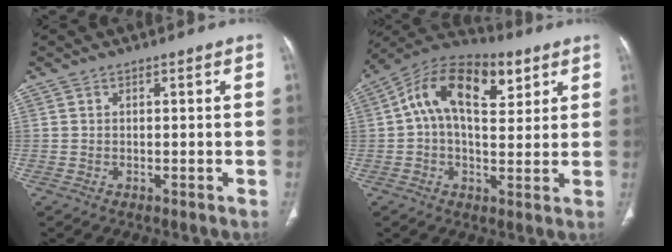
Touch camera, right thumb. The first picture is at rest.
{"total": 16.5, "force": [5.4, 9.0, 12.7], "torque": [-0.187, 0.016, 0.080]}